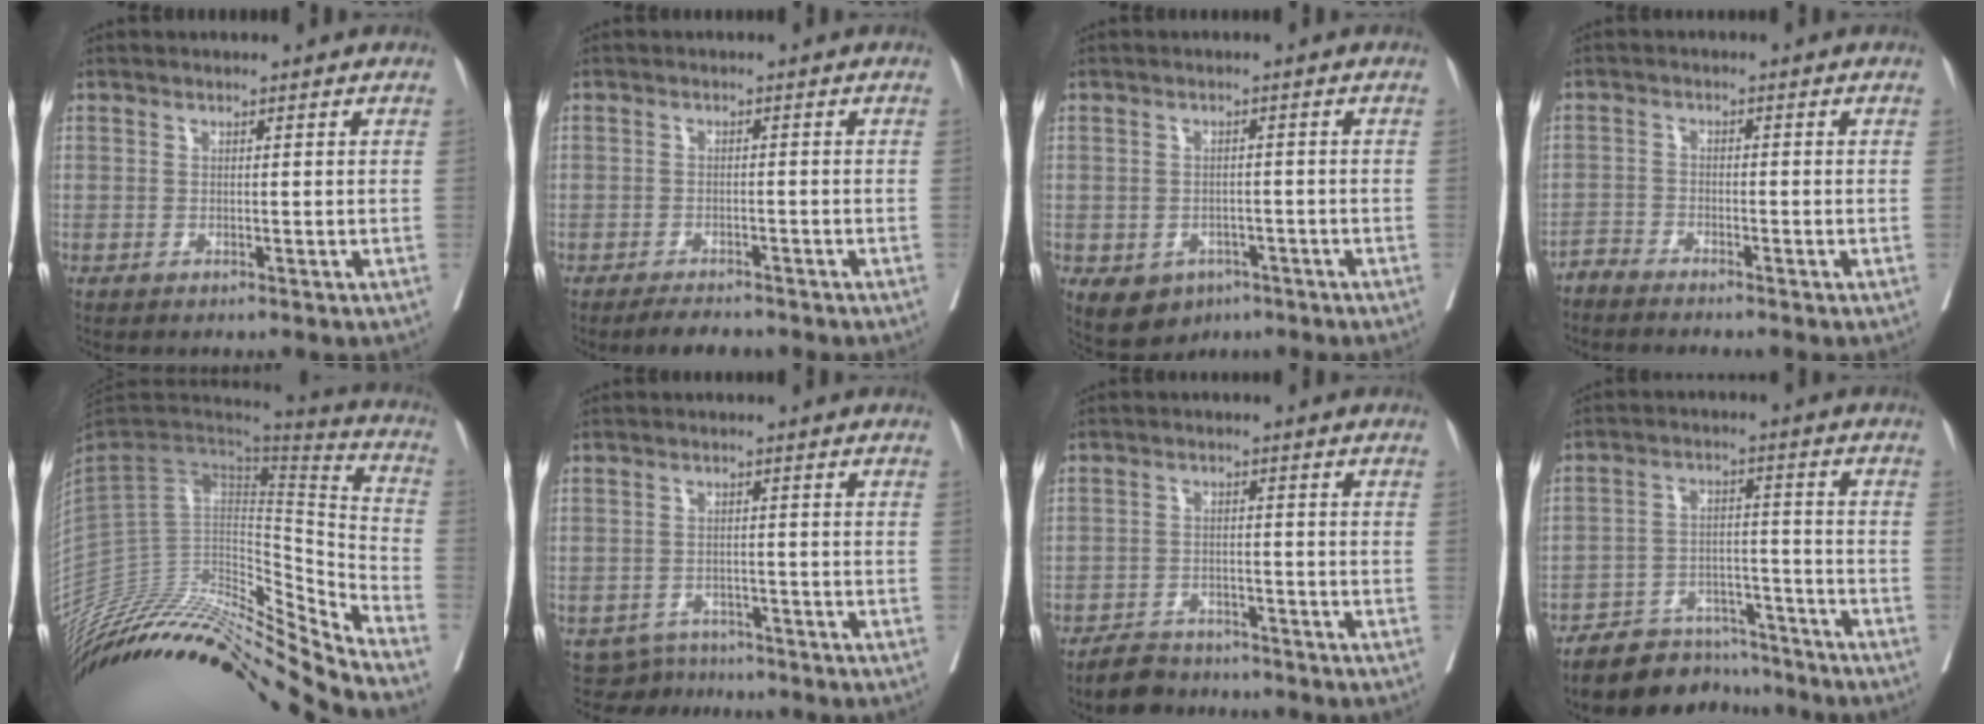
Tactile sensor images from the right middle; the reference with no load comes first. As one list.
[{"total": 3.3, "force": [-2.9, 0.9, 1.1], "torque": [-0.023, -0.005, -0.046]}, {"total": 6.5, "force": [-3.5, 4.9, 2.5], "torque": [-0.045, 0.001, -0.042]}, {"total": 2.6, "force": [-2.6, -0.1, 0.3], "torque": [0.003, -0.005, -0.048]}, {"total": 30.1, "force": [-27.0, 1.8, 13.2], "torque": [-0.197, -0.021, -0.435]}, {"total": 4.2, "force": [-3.8, 1.4, -1.2], "torque": [0.017, 0.008, -0.059]}, {"total": 4.9, "force": [-4.4, 2.0, 0.7], "torque": [-0.018, -0.003, -0.076]}, {"total": 10.9, "force": [-10.0, 4.0, 1.6], "torque": [-0.011, 0.022, -0.158]}]